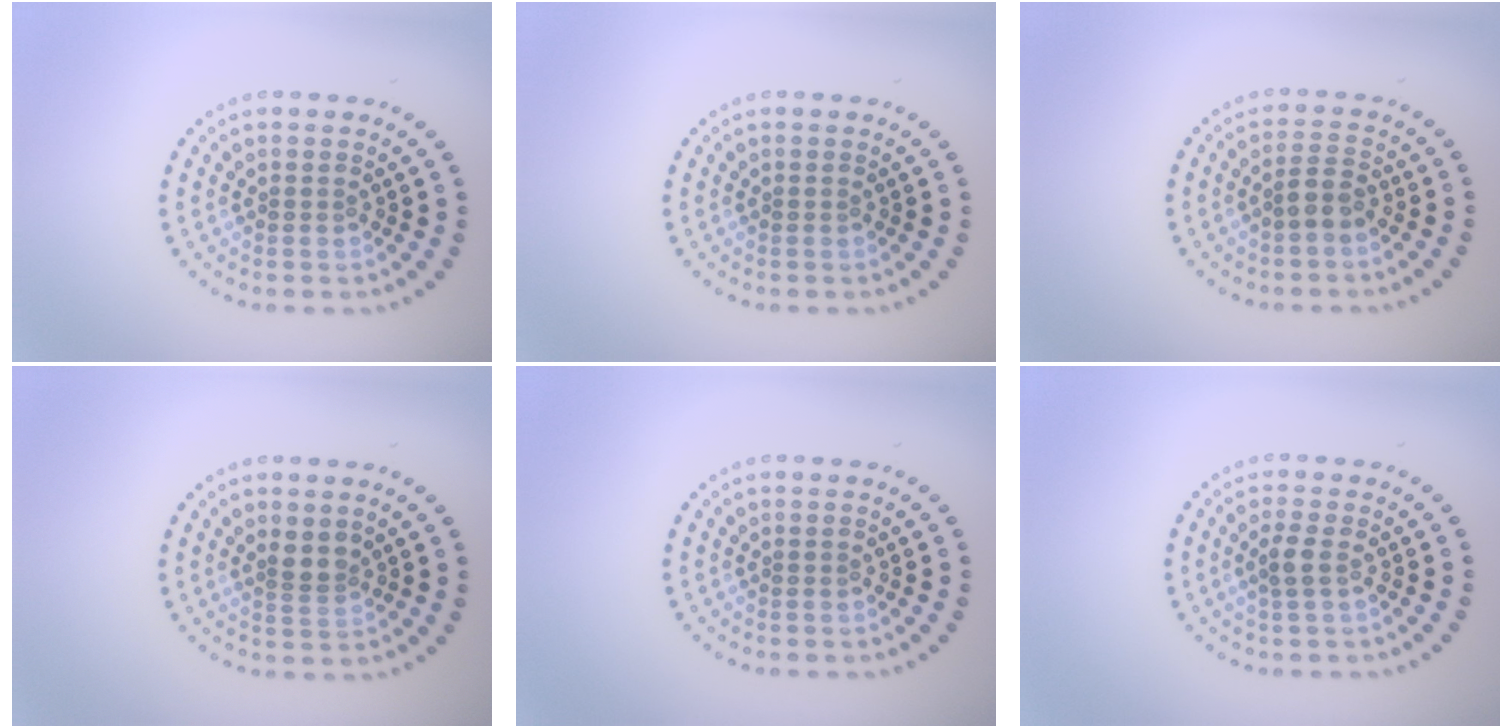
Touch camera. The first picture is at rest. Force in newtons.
{"total": 0.0}
{"total": 2.0, "press": 1.8, "slide": 0.9}
{"total": 1.9, "press": 1.5, "slide": 1.2}
{"total": 0.0}
{"total": 1.5, "press": 1.3, "slide": 0.7}